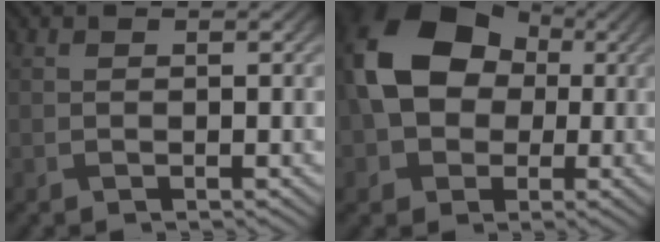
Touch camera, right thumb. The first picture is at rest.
{"total": 14.1, "force": [1.2, 10.7, 9.1], "torque": [-0.180, 0.008, 0.012]}